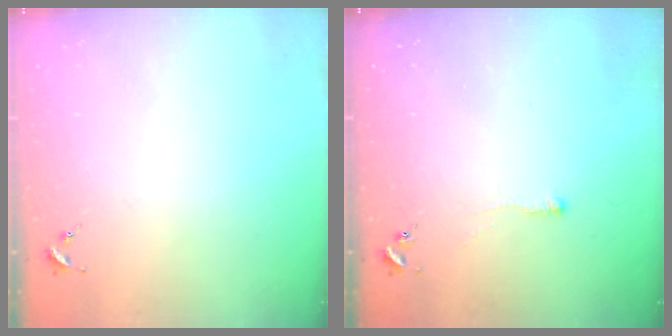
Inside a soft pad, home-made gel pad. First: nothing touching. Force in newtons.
{"total": 2.5, "press": 2.5, "slide": 0.5}